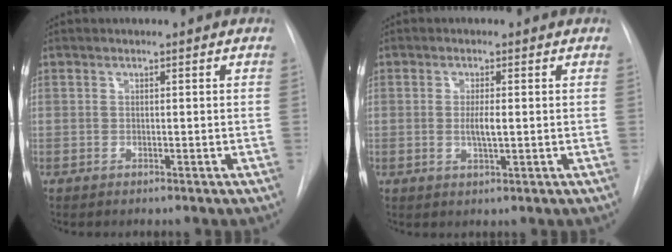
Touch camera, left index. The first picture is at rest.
{"total": 2.5, "force": [-0.1, 0.4, 2.5], "torque": [-0.048, -0.002, 0.000]}